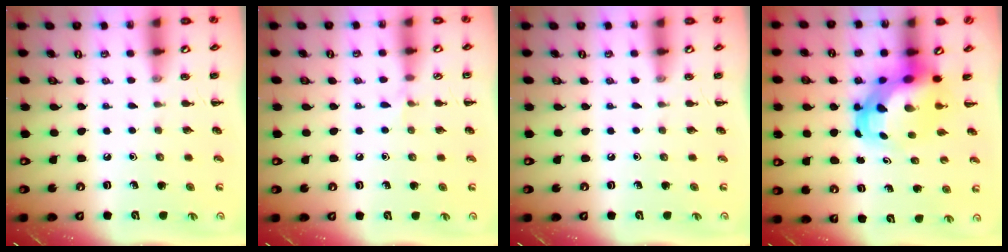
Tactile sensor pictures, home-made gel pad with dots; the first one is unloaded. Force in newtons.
{"total": 3.4, "press": 3.2, "slide": 1.2}
{"total": 0.0}
{"total": 6.2, "press": 6.0, "slide": 1.7}